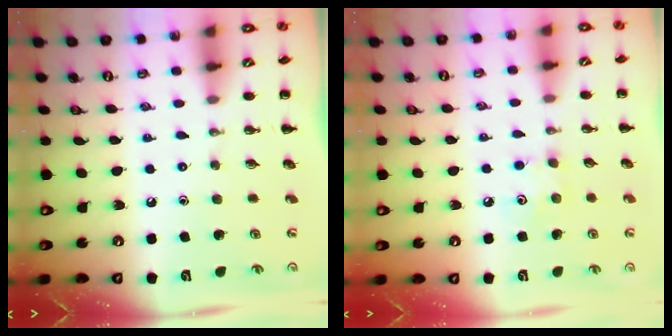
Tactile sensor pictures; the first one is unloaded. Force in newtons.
{"total": 4.7, "press": 4.5, "slide": 1.1}